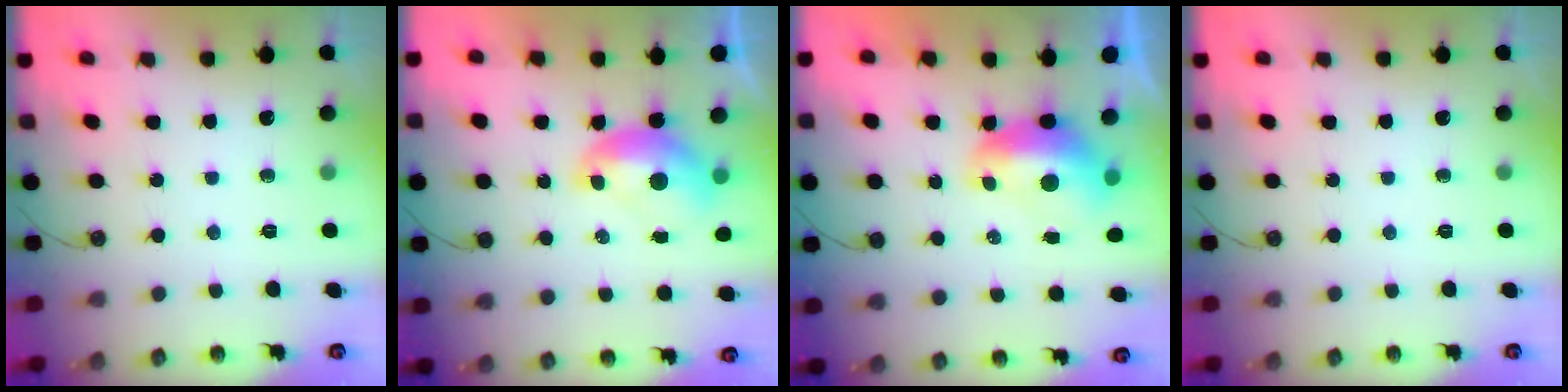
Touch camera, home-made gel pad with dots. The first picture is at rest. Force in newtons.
{"total": 1.6, "press": 1.5, "slide": 0.3}
{"total": 2.3, "press": 2.2, "slide": 0.6}
{"total": 0.0}